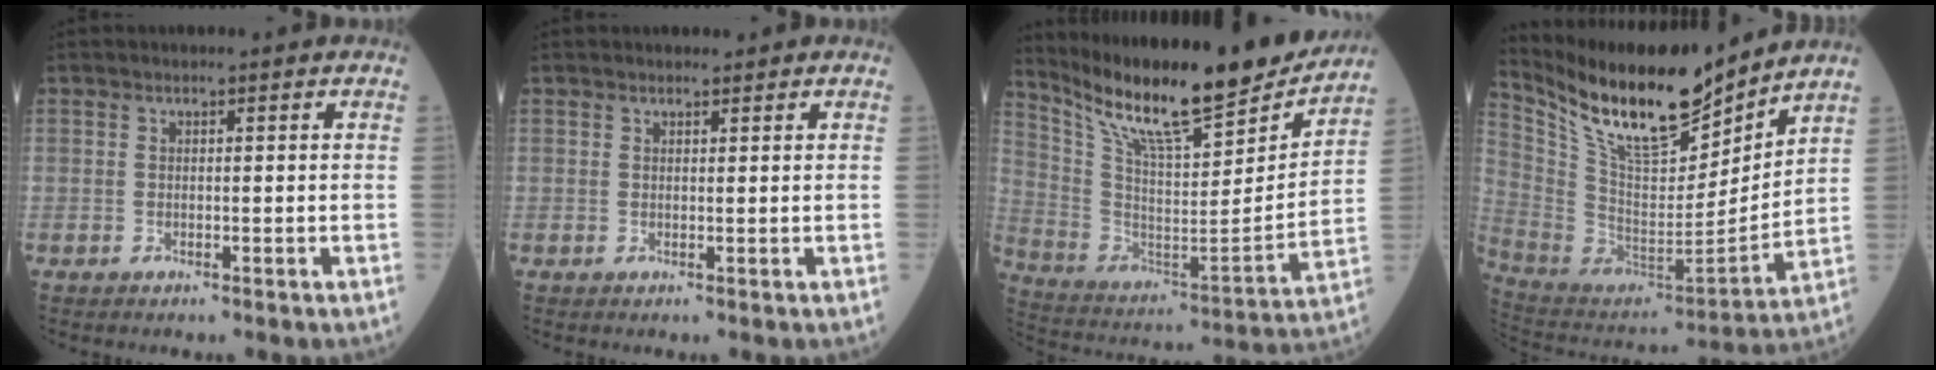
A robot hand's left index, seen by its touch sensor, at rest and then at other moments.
{"total": 0.8, "force": [0.7, 0.3, 0.2], "torque": [-0.009, 0.000, 0.010]}
{"total": 23.8, "force": [20.3, 2.7, 12.1], "torque": [-0.218, -0.036, 0.326]}
{"total": 19.5, "force": [15.7, 4.0, 10.8], "torque": [-0.200, -0.006, 0.293]}